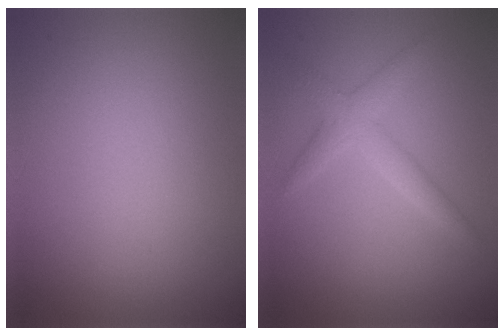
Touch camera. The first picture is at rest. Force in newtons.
{"total": 2.4, "press": 2.4, "slide": 0.2}